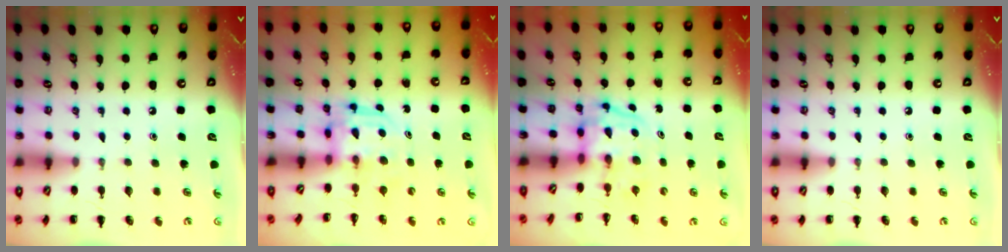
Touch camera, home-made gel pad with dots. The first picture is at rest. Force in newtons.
{"total": 3.0, "press": 3.0, "slide": 0.2}
{"total": 3.9, "press": 3.9, "slide": 0.6}
{"total": 0.0}